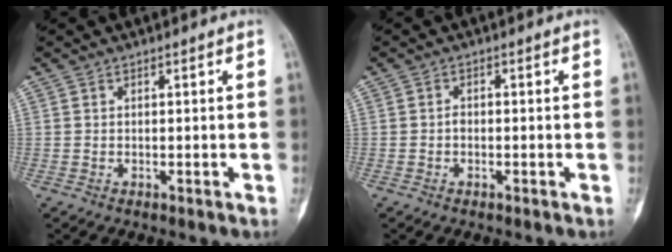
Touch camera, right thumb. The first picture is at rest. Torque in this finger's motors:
{"motor_torque": [0.17, 0.04, 0.13, 0.00, 0.14]}